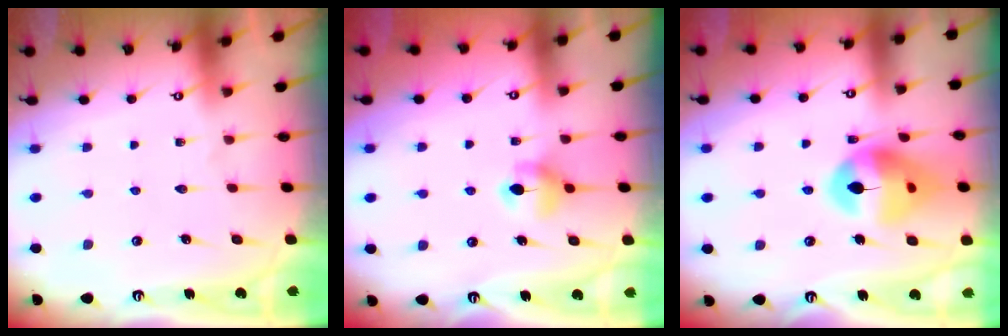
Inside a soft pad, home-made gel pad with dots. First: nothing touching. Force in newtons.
{"total": 5.9, "press": 5.9, "slide": 0.6}
{"total": 14.4, "press": 14.3, "slide": 1.8}